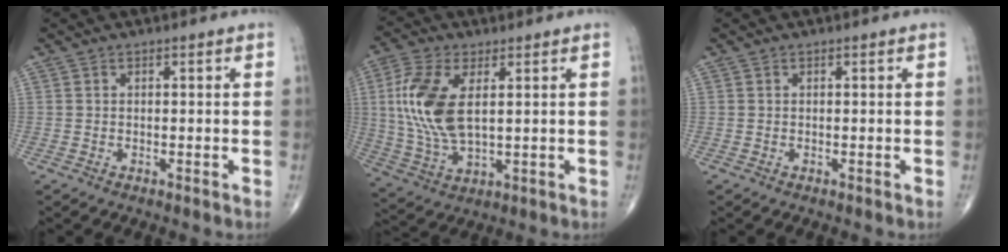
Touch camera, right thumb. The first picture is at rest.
{"total": 13.6, "force": [2.6, 6.7, 11.5], "torque": [-0.256, -0.007, 0.057]}
{"total": 0.0}